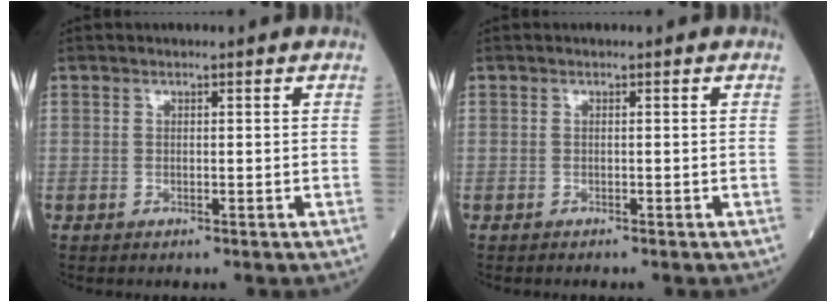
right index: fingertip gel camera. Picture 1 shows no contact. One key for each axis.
{"total": 0.7, "fx": -0.6, "fy": 0.1, "fz": 0.3, "tx": -0.002, "ty": -0.001, "tz": -0.010}